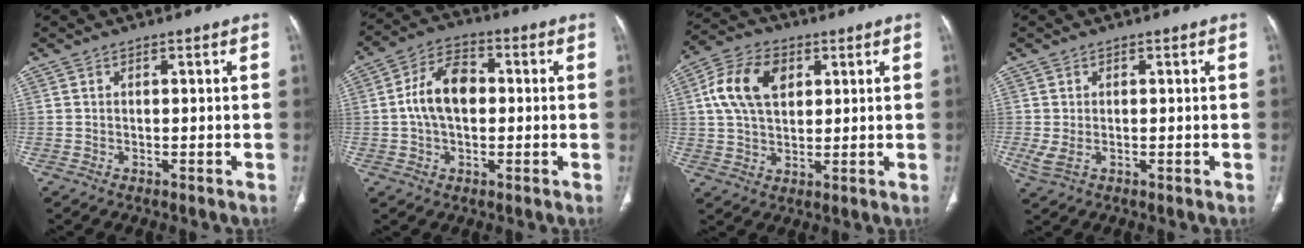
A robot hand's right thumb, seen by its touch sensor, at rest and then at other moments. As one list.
[{"total": 10.0, "force": [0.3, 6.4, 7.7], "torque": [-0.134, 0.023, -0.003]}, {"total": 11.7, "force": [3.3, 7.6, 8.2], "torque": [-0.146, 0.009, 0.057]}, {"total": 2.6, "force": [-0.4, 1.5, 2.1], "torque": [-0.058, 0.001, -0.003]}]